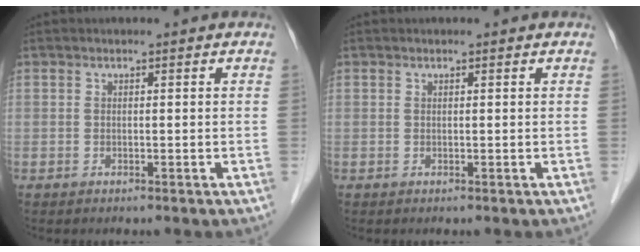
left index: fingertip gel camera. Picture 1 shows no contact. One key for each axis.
{"total": 0.0}